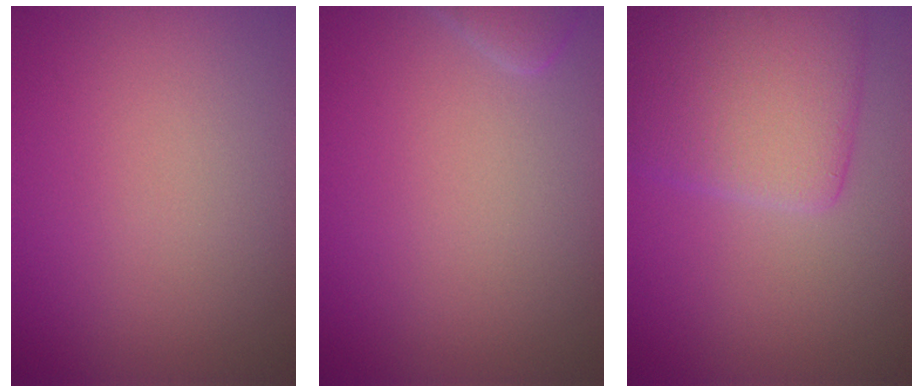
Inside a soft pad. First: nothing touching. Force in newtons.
{"total": 1.6, "press": 1.6, "slide": 0.2}
{"total": 7.2, "press": 7.2, "slide": 0.4}